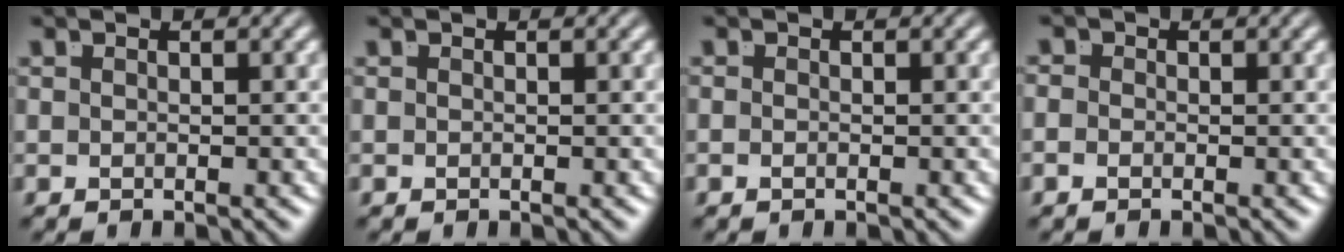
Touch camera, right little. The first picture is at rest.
{"total": 0.0}
{"total": 0.5, "force": [-0.4, -0.2, 0.3], "torque": [-0.001, -0.001, -0.008]}
{"total": 0.8, "force": [-0.6, 0.4, 0.3], "torque": [-0.009, -0.006, -0.012]}